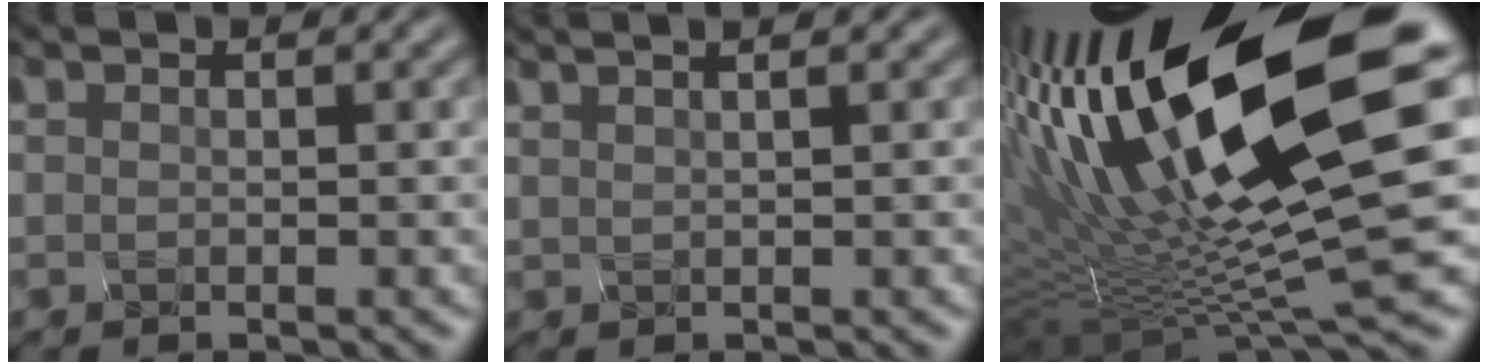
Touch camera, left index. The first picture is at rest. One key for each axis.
{"total": 4.0, "fx": 2.3, "fy": 1.6, "fz": 2.8, "tx": -0.021, "ty": 0.027, "tz": 0.005}
{"total": 19.5, "fx": 2.6, "fy": 4.6, "fz": 18.8, "tx": -0.326, "ty": -0.009, "tz": 0.050}